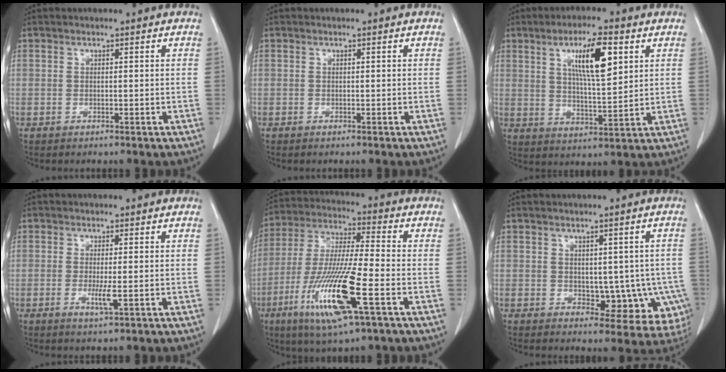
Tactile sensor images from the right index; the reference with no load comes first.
{"total": 0.0}
{"total": 10.1, "force": [4.0, 1.8, 9.1], "torque": [-0.157, 0.002, 0.070]}
{"total": 2.7, "force": [-0.6, 0.1, 2.6], "torque": [-0.050, -0.007, -0.008]}
{"total": 16.6, "force": [-6.3, 1.2, 15.4], "torque": [-0.315, -0.026, -0.115]}
{"total": 9.1, "force": [-1.9, 5.3, 7.1], "torque": [-0.062, 0.011, -0.012]}